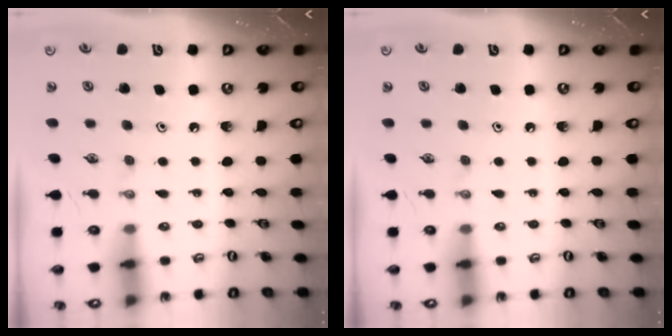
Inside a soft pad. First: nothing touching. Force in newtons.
{"total": 0.0}